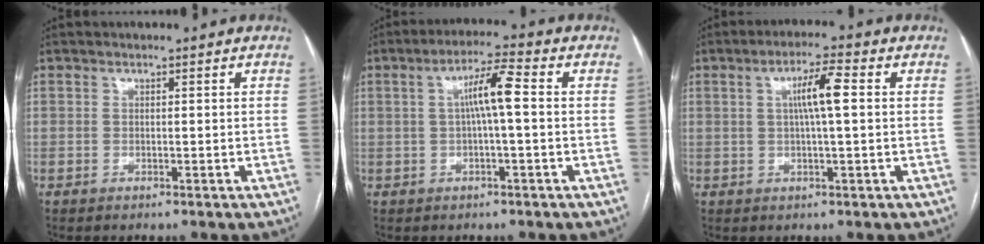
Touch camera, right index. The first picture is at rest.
{"total": 6.2, "force": [0.5, 0.3, 6.2], "torque": [-0.109, 0.016, 0.008]}
{"total": 5.8, "force": [1.1, 0.3, 5.7], "torque": [-0.102, 0.007, 0.017]}